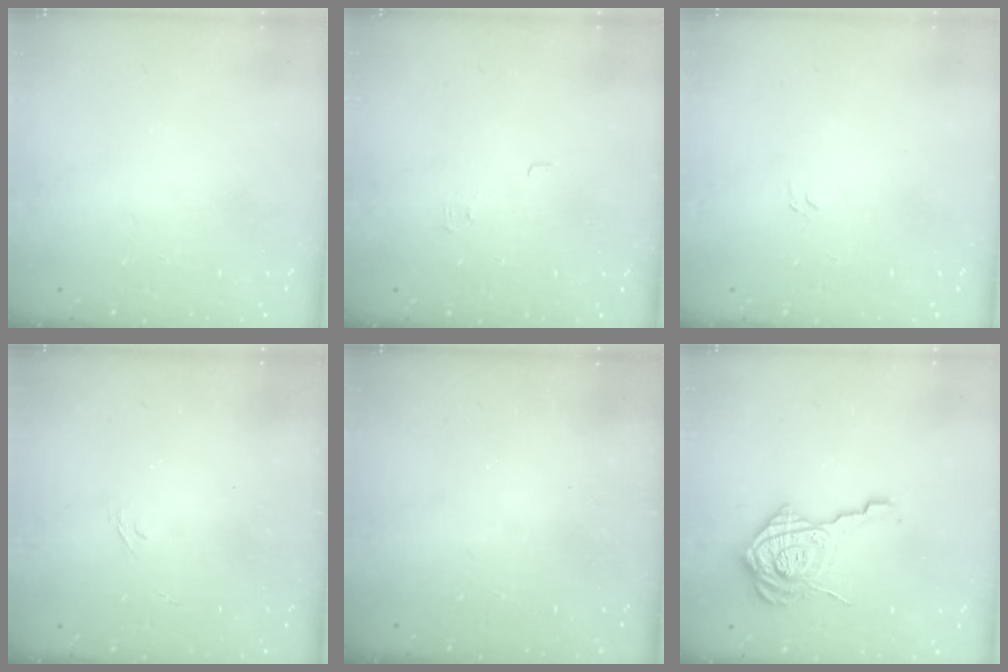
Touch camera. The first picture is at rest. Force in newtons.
{"total": 2.1, "press": 2.1, "slide": 0.3}
{"total": 5.5, "press": 5.4, "slide": 1.1}
{"total": 2.0, "press": 1.7, "slide": 1.2}
{"total": 2.3, "press": 2.2, "slide": 0.8}
{"total": 15.8, "press": 15.7, "slide": 1.1}